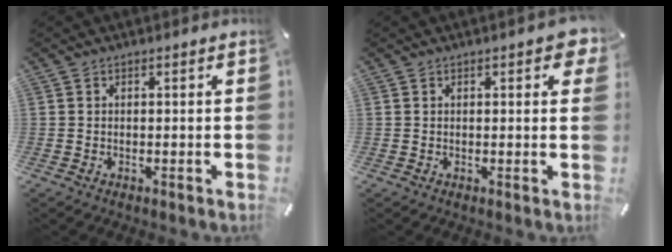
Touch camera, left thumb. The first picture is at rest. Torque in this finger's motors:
{"motor_torque": [0.32, 0.01, 0.48, 0.22, 0.03]}